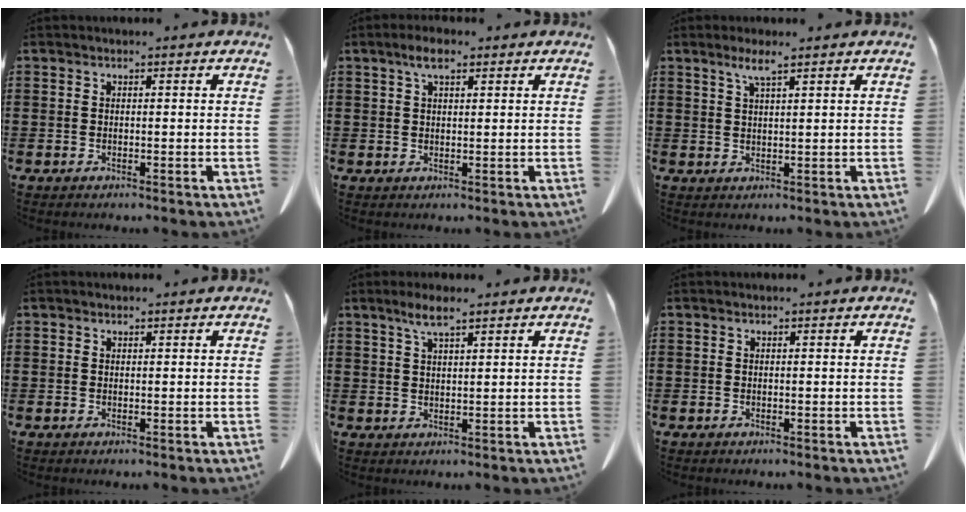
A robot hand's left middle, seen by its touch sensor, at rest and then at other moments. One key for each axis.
{"total": 3.5, "fx": 1.9, "fy": 1.1, "fz": 2.7, "tx": -0.057, "ty": 0.007, "tz": 0.033}
{"total": 3.0, "fx": 2.1, "fy": 0.2, "fz": 2.2, "tx": -0.048, "ty": 0.002, "tz": 0.036}
{"total": 0.0}
{"total": 3.4, "fx": 2.3, "fy": 0.5, "fz": 2.5, "tx": -0.054, "ty": 0.004, "tz": 0.040}
{"total": 0.0}